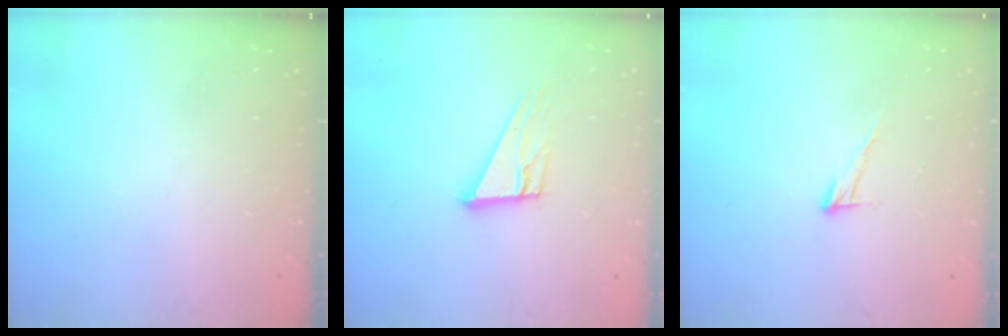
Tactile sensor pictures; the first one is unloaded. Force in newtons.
{"total": 10.0, "press": 10.0, "slide": 0.5}
{"total": 5.9, "press": 5.9, "slide": 0.3}